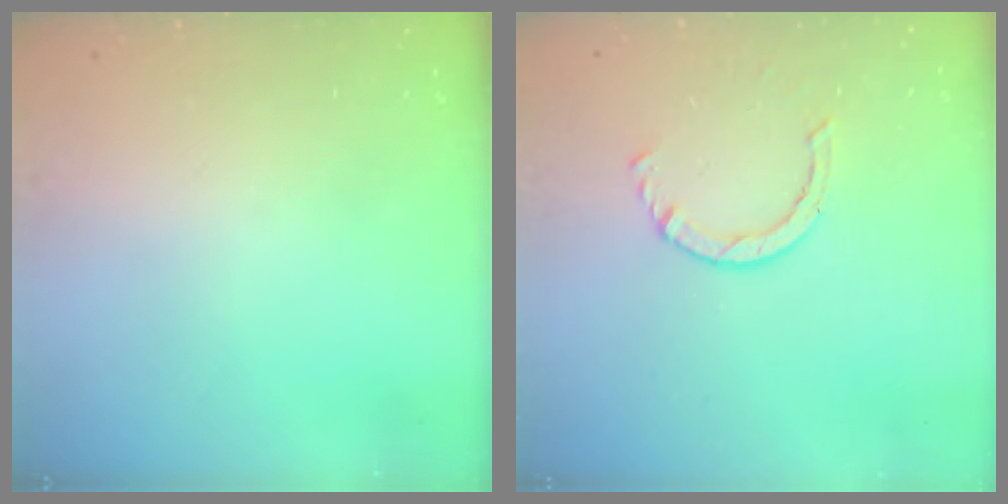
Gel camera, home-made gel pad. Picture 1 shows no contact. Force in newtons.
{"total": 2.2, "press": 2.2, "slide": 0.4}